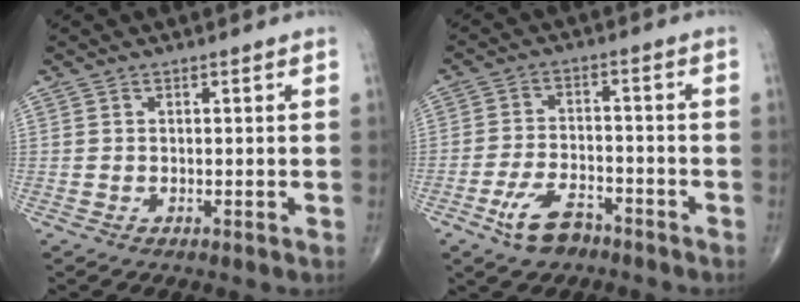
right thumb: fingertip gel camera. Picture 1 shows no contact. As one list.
[{"total": 7.2, "force": [-4.6, 3.6, 4.2], "torque": [-0.077, 0.026, -0.082]}]